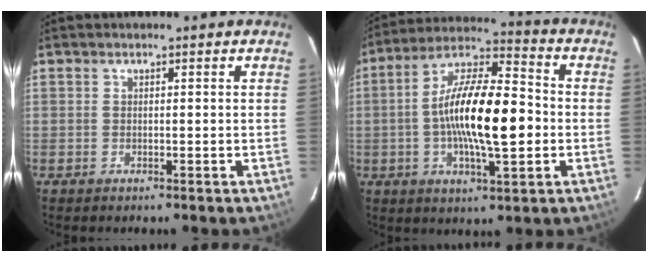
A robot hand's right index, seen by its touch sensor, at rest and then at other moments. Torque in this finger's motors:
{"motor_torque": [1.06, 0.06, 1.05, 0.21]}